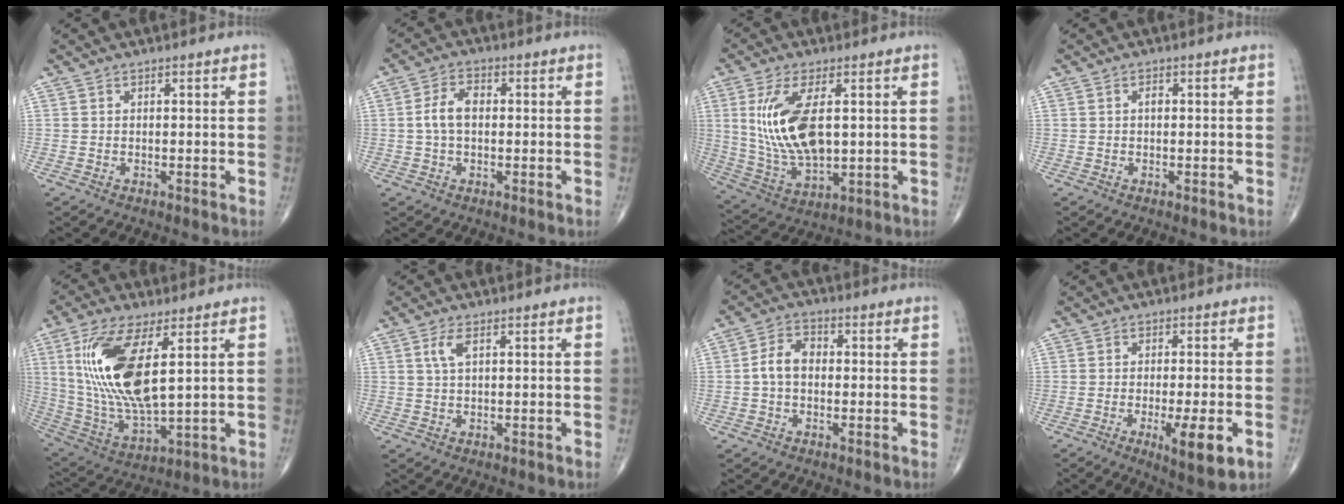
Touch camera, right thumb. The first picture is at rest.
{"total": 4.9, "force": [0.1, 2.9, 4.0], "torque": [-0.083, 0.015, -0.003]}
{"total": 14.7, "force": [2.5, 6.8, 12.8], "torque": [-0.261, -0.015, 0.063]}
{"total": 0.8, "force": [0.0, 0.5, 0.6], "torque": [-0.008, 0.001, -0.002]}
{"total": 19.0, "force": [5.0, 7.1, 16.9], "torque": [-0.357, -0.027, 0.106]}
{"total": 2.8, "force": [1.0, 1.0, 2.4], "torque": [-0.057, 0.006, 0.025]}
{"total": 5.3, "force": [-0.3, 3.6, 3.8], "torque": [-0.065, 0.020, -0.015]}
{"total": 8.5, "force": [-3.0, 1.8, 7.8], "torque": [-0.121, -0.012, -0.042]}